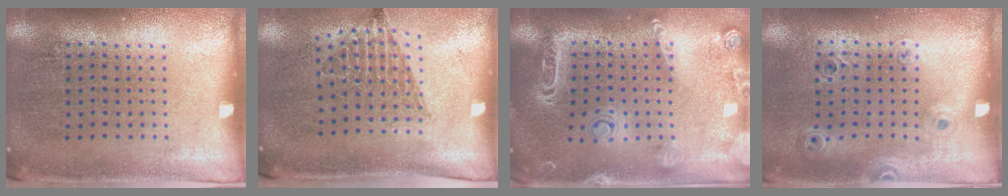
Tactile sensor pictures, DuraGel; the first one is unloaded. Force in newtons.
{"total": 1.4, "press": 1.1, "slide": 0.8}
{"total": 2.0, "press": 1.9, "slide": 0.7}
{"total": 0.9, "press": 0.9, "slide": 0.3}